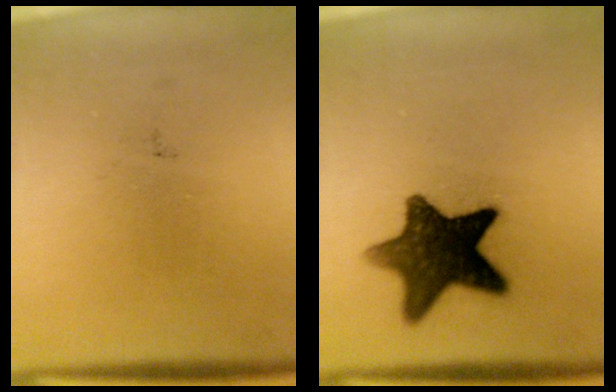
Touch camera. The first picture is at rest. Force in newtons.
{"total": 12.6}